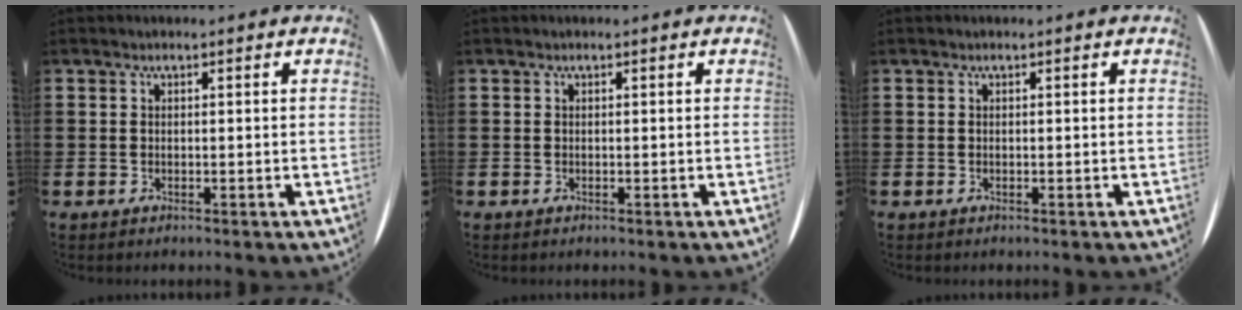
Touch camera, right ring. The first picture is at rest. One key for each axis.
{"total": 0.0}
{"total": 0.0}